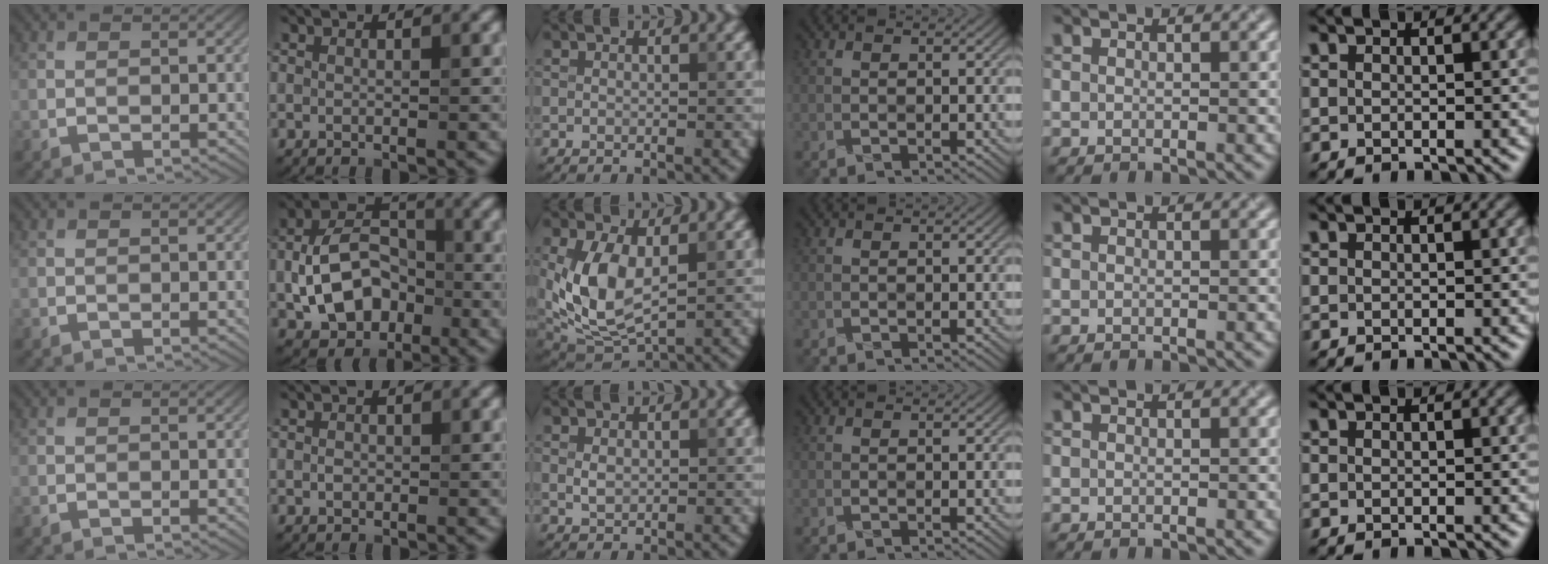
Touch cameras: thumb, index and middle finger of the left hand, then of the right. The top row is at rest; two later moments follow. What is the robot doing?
{"motion": "fold", "object": "envelope"}